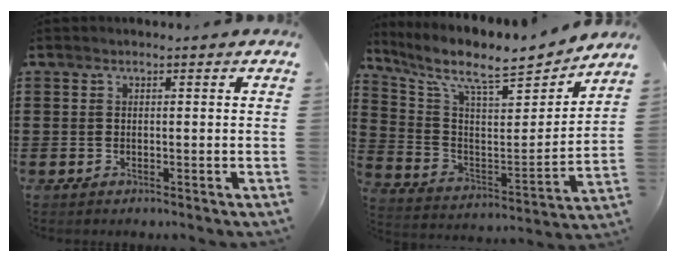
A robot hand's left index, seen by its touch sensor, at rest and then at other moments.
{"total": 9.1, "force": [7.7, 1.8, 4.5], "torque": [-0.110, -0.063, 0.123]}